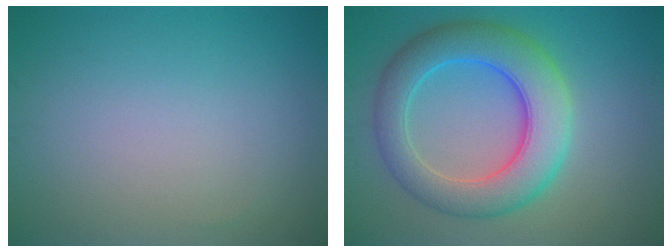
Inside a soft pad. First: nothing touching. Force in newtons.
{"total": 7.7, "press": 7.7, "slide": 0.1}